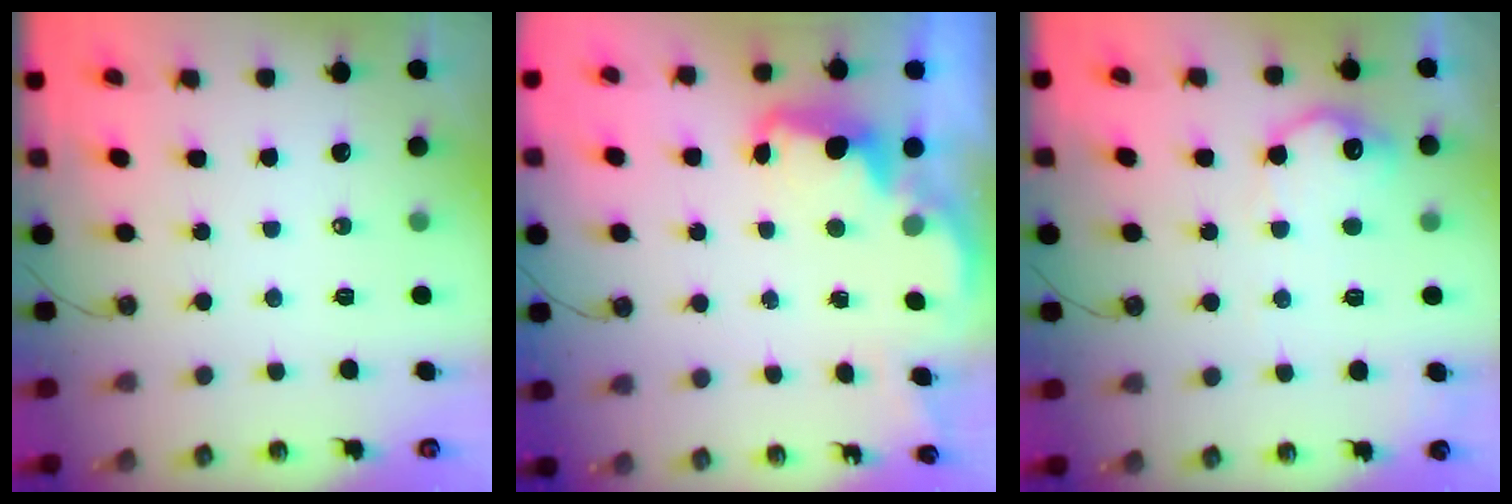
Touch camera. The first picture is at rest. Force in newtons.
{"total": 2.6, "press": 2.5, "slide": 0.5}
{"total": 11.2, "press": 11.2, "slide": 0.4}